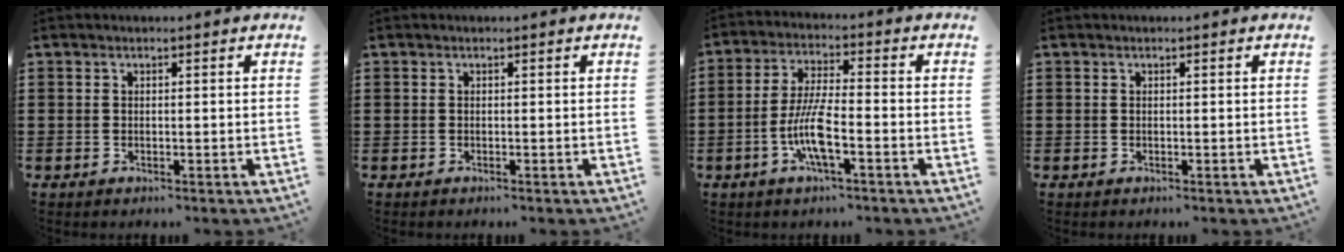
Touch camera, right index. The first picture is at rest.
{"total": 0.0}
{"total": 7.7, "force": [-2.7, 1.7, 7.0], "torque": [-0.158, -0.012, -0.059]}
{"total": 0.0}